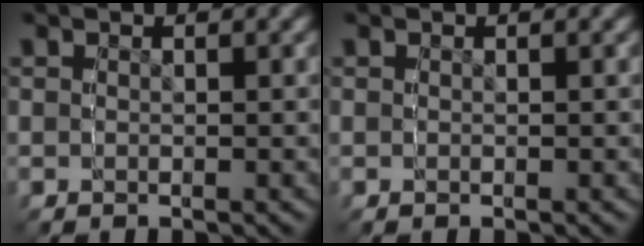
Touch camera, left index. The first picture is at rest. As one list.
[{"total": 0.0}]